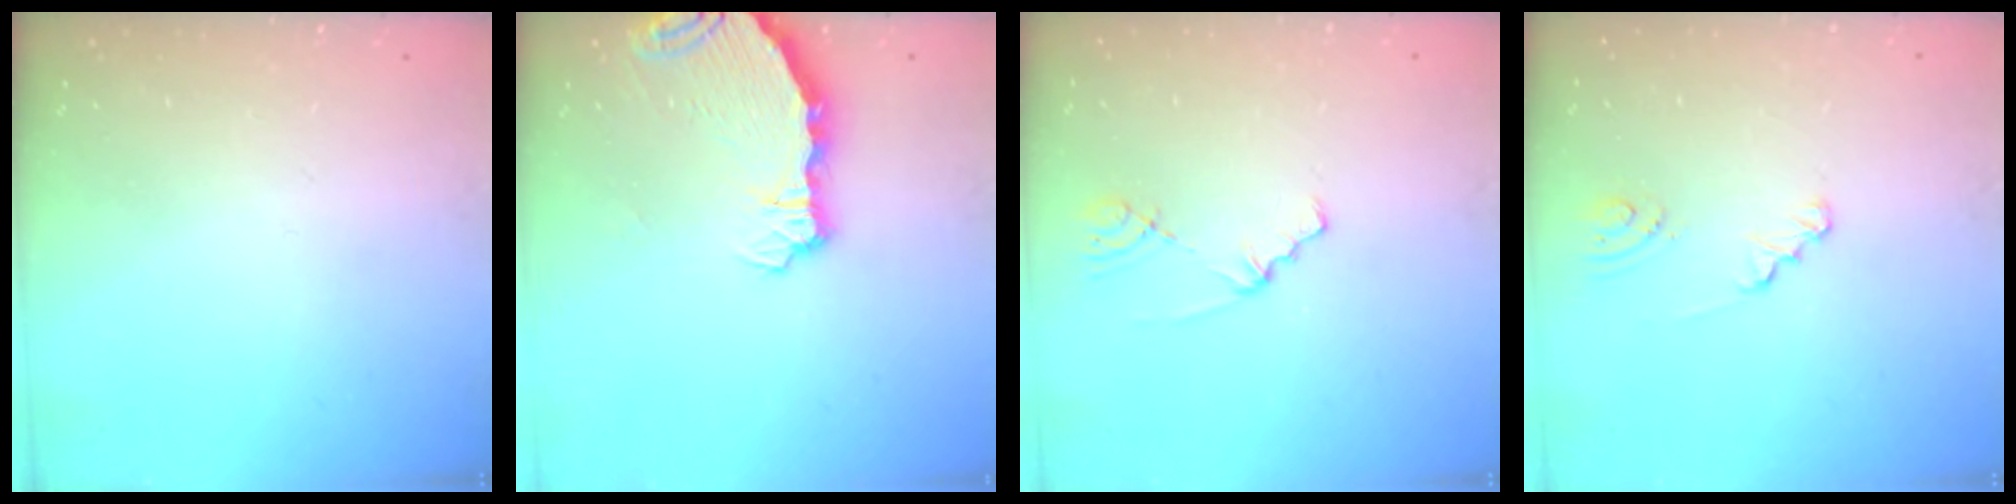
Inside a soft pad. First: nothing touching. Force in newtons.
{"total": 6.7, "press": 5.9, "slide": 3.3}
{"total": 1.5, "press": 1.5, "slide": 0.2}
{"total": 1.9, "press": 1.9, "slide": 0.3}